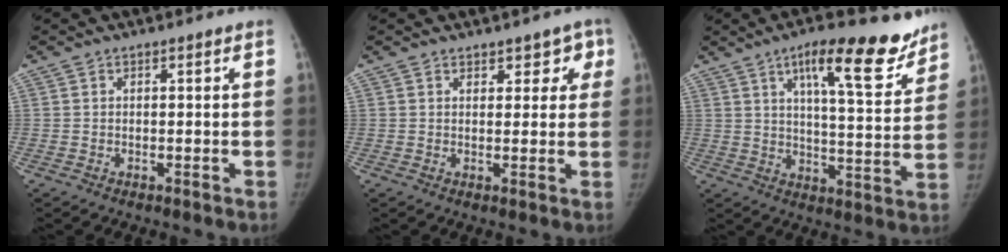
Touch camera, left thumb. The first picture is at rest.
{"total": 4.1, "force": [2.4, 2.8, 1.8], "torque": [0.027, -0.006, 0.025]}
{"total": 15.6, "force": [10.1, 4.6, 10.9], "torque": [-0.117, -0.049, 0.149]}